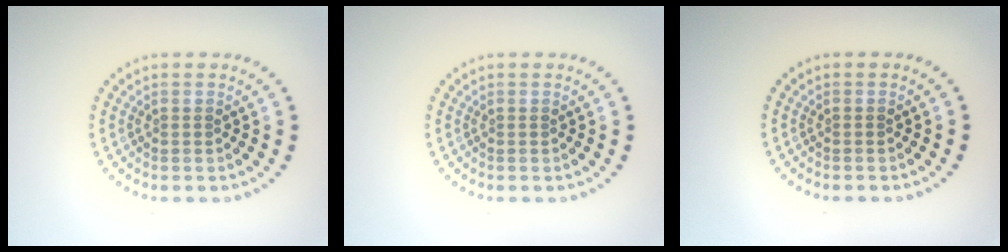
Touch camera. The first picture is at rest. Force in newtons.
{"total": 0.0}
{"total": 0.0}